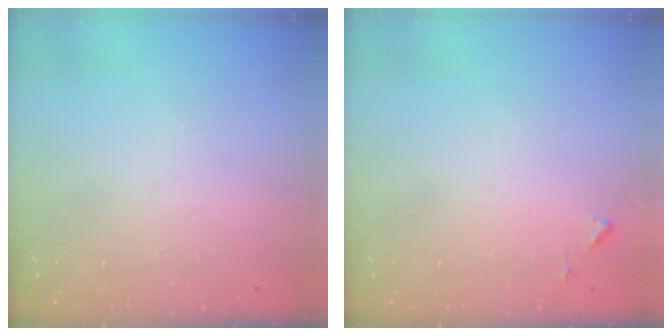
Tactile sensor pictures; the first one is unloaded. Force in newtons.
{"total": 4.5, "press": 4.4, "slide": 0.4}